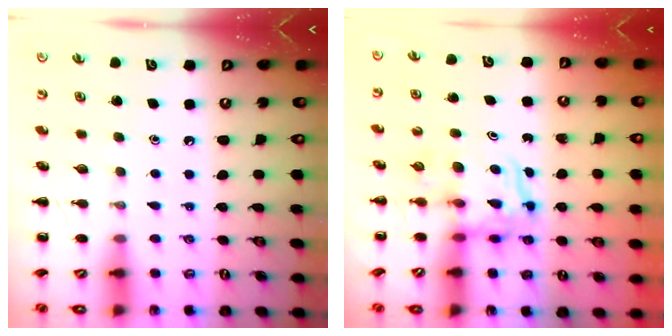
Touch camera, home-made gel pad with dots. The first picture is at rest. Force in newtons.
{"total": 3.5, "press": 3.4, "slide": 0.2}